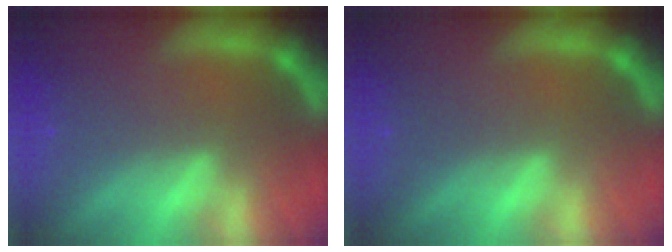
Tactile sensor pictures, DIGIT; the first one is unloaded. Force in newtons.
{"total": 0.0}